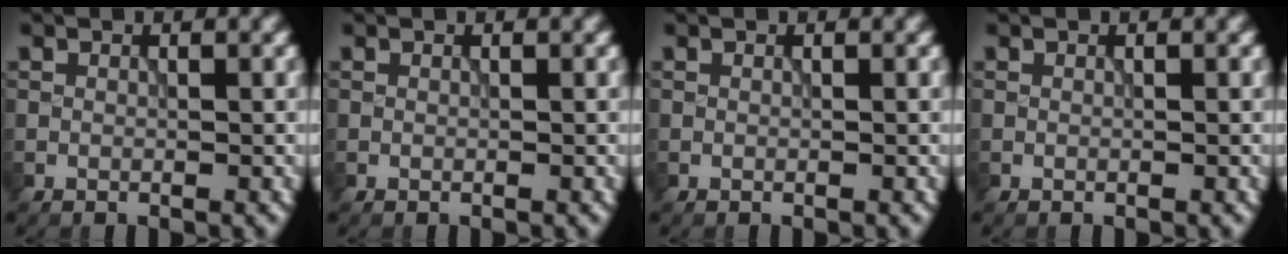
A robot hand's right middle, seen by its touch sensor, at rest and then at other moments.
{"total": 0.0}
{"total": 0.0}
{"total": 0.0}